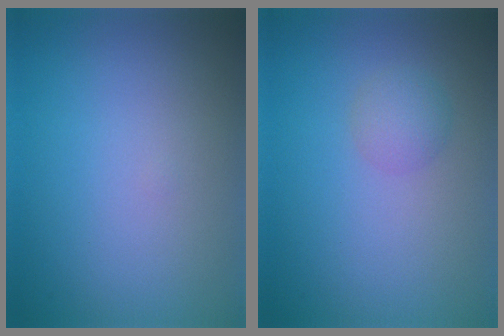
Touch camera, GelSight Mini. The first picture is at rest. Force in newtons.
{"total": 1.6, "press": 1.6, "slide": 0.0}